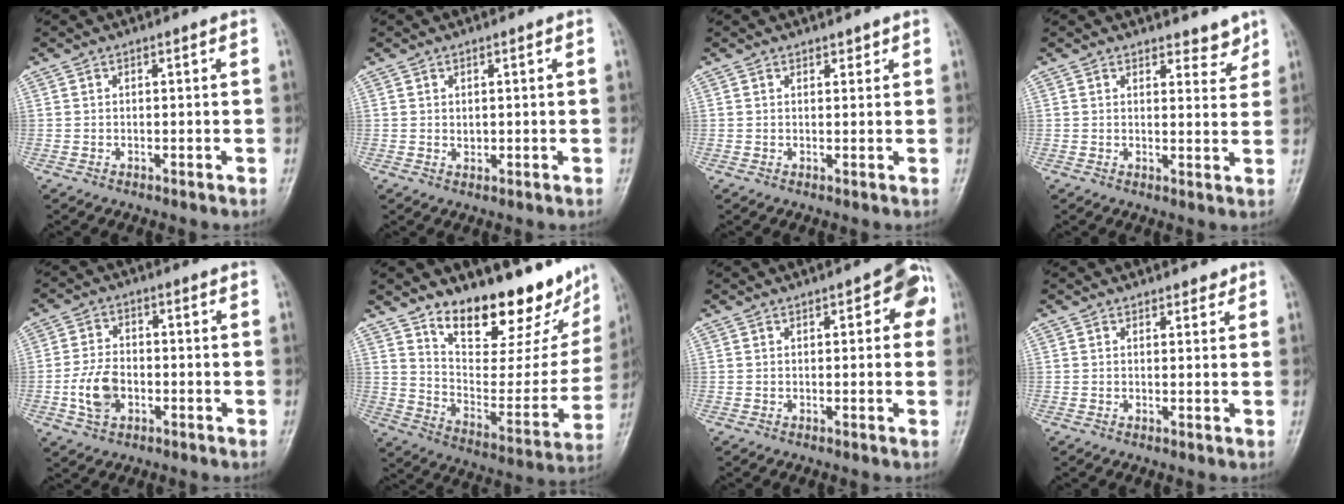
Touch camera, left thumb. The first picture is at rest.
{"total": 1.1, "force": [0.3, 0.9, 0.6], "torque": [-0.005, -0.002, 0.006]}
{"total": 1.3, "force": [1.1, 0.6, 0.3], "torque": [0.006, -0.008, 0.013]}
{"total": 3.8, "force": [3.3, 1.7, 1.1], "torque": [0.008, -0.027, 0.040]}
{"total": 7.1, "force": [-1.8, 4.8, 4.9], "torque": [-0.089, 0.009, -0.038]}
{"total": 23.6, "force": [16.9, 9.0, 13.7], "torque": [-0.152, -0.101, 0.258]}
{"total": 6.2, "force": [1.8, 2.7, 5.3], "torque": [-0.033, 0.008, 0.009]}
{"total": 1.6, "force": [1.3, 0.8, 0.3], "torque": [0.009, -0.009, 0.014]}